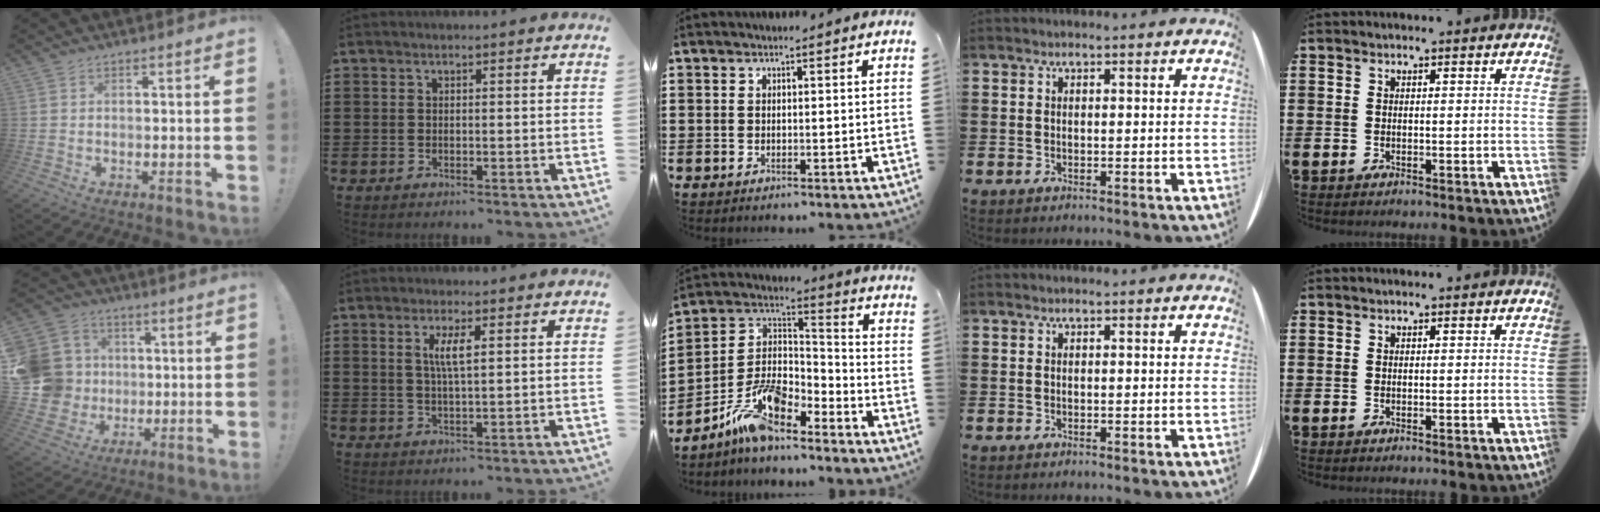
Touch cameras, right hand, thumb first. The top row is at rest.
{"thumb": {"total": 17.8, "force": [0.8, 16.2, 7.4], "torque": [-0.133, 0.013, 0.042]}, "index": {"total": 3.8, "force": [1.1, 0.8, 3.5], "torque": [-0.074, 0.005, 0.017]}, "middle": {"total": 11.8, "force": [-9.0, 3.7, 6.7], "torque": [-0.143, 0.025, -0.178]}}